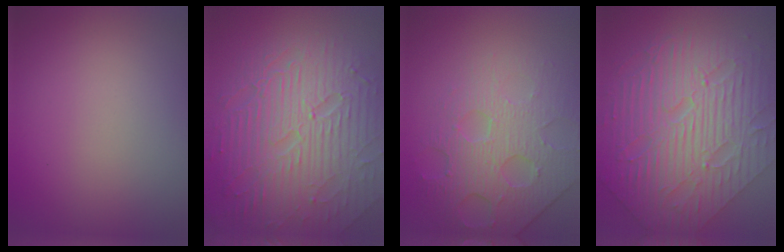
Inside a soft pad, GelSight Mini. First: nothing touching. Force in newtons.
{"total": 9.7, "press": 6.3, "slide": 7.4}
{"total": 4.7, "press": 4.4, "slide": 1.6}
{"total": 10.4, "press": 7.1, "slide": 7.6}